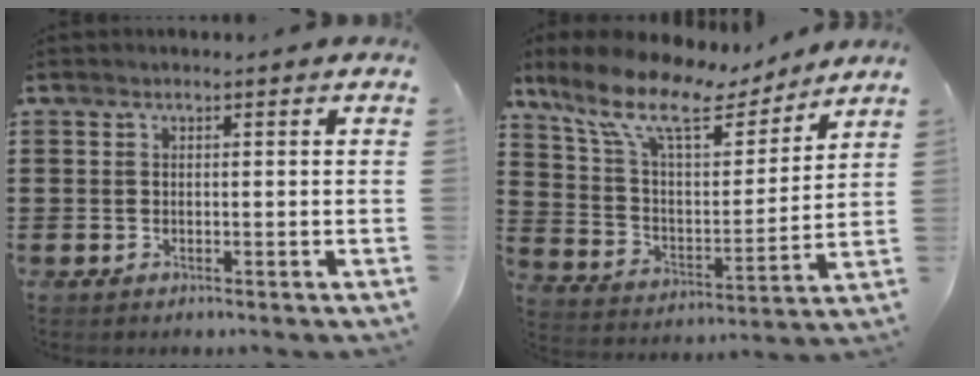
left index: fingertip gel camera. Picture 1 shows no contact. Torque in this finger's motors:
{"motor_torque": [2.14, 0.00, 0.46, 0.21]}